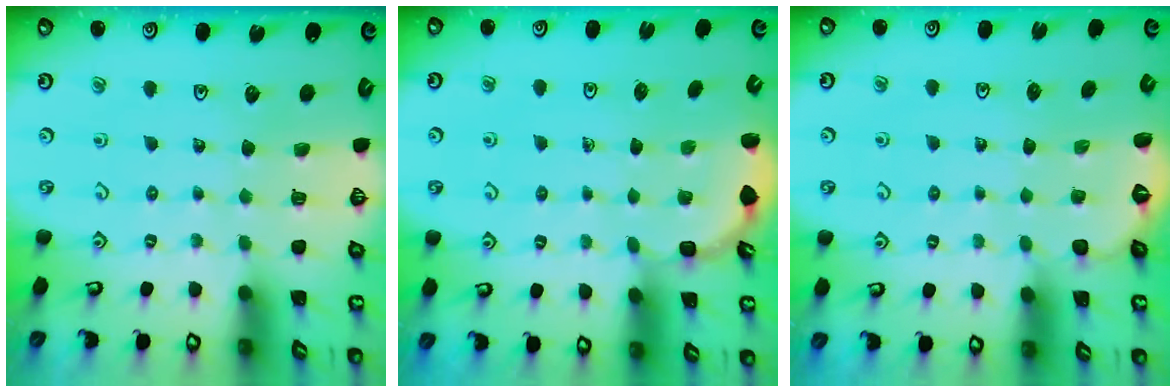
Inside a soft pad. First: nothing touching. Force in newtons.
{"total": 2.8, "press": 1.8, "slide": 2.1}
{"total": 1.9, "press": 0.7, "slide": 1.8}